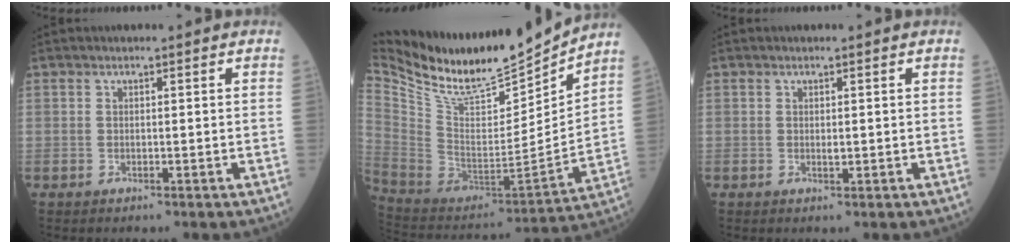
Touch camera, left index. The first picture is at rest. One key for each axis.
{"total": 23.5, "fx": 20.6, "fy": 4.3, "fz": 10.4, "tx": -0.208, "ty": -0.035, "tz": 0.353}
{"total": 0.6, "fx": 0.1, "fy": 0.2, "fz": 0.6, "tx": -0.007, "ty": -0.005, "tz": -0.001}